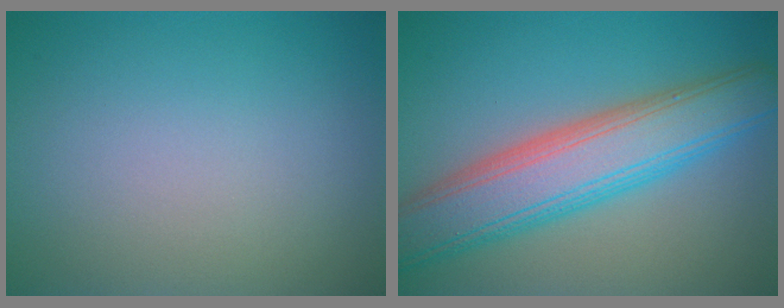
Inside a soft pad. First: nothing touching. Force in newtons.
{"total": 8.4, "press": 8.4, "slide": 0.3}